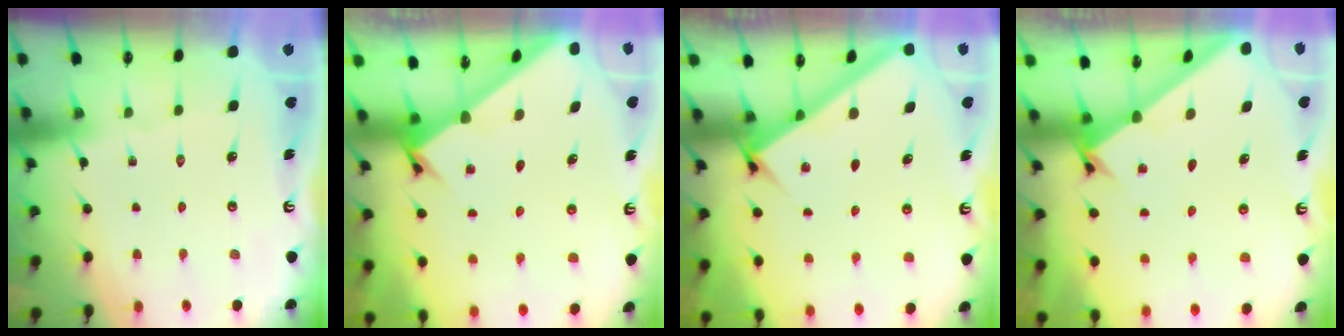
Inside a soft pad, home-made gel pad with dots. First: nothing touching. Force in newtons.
{"total": 1.9, "press": 1.9, "slide": 0.2}
{"total": 3.0, "press": 3.0, "slide": 0.2}
{"total": 1.6, "press": 1.6, "slide": 0.1}